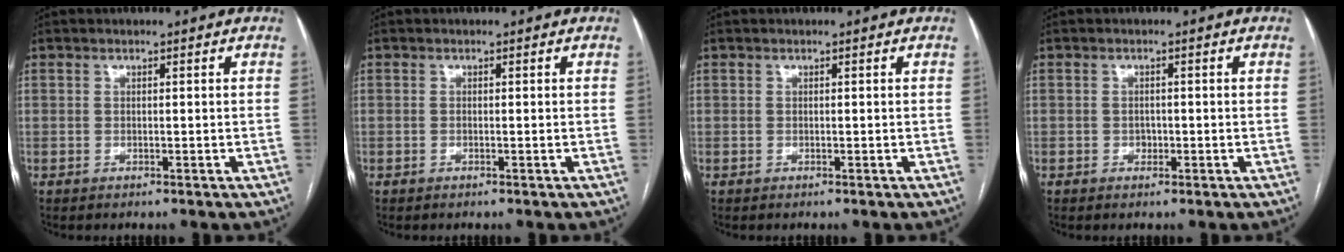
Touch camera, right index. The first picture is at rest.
{"total": 0.0}
{"total": 0.0}
{"total": 1.2, "force": [-0.3, 1.0, 0.6], "torque": [-0.010, 0.003, -0.003]}